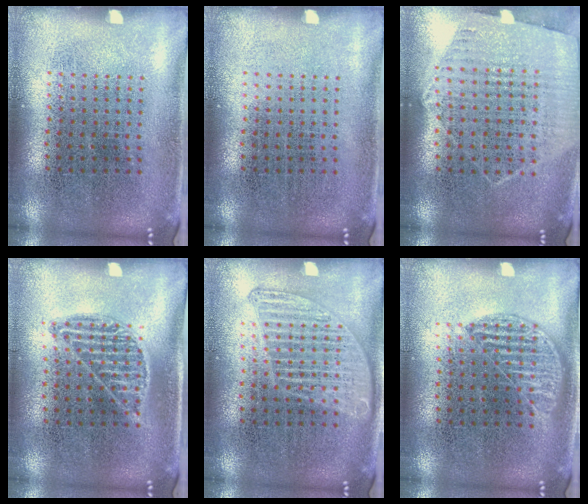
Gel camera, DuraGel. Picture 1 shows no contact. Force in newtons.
{"total": 0.0}
{"total": 1.2, "press": 1.1, "slide": 0.4}
{"total": 0.9, "press": 0.9, "slide": 0.4}
{"total": 1.2, "press": 1.2, "slide": 0.1}
{"total": 1.0, "press": 0.8, "slide": 0.4}